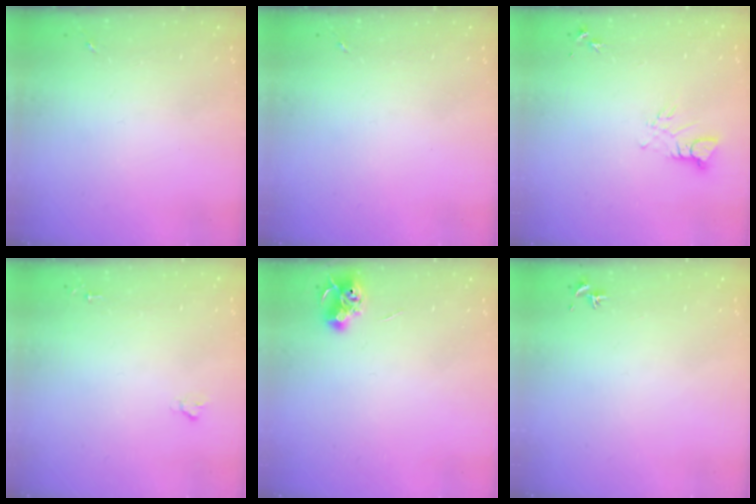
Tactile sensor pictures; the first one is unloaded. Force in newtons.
{"total": 0.0}
{"total": 3.9, "press": 3.9, "slide": 0.4}
{"total": 1.6, "press": 1.6, "slide": 0.2}
{"total": 6.5, "press": 6.5, "slide": 0.8}
{"total": 0.7, "press": 0.5, "slide": 0.4}